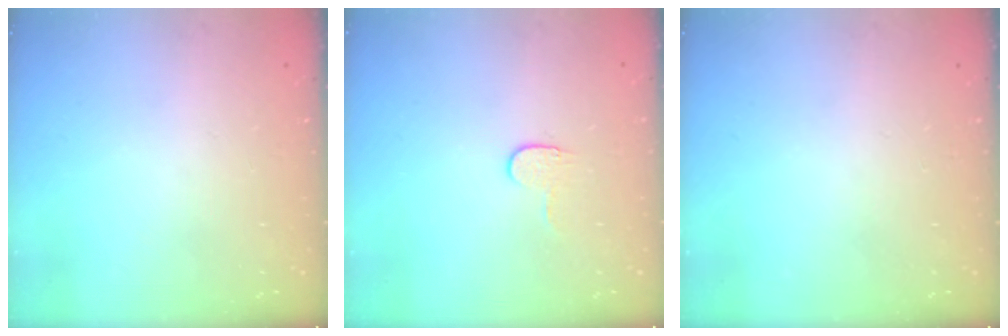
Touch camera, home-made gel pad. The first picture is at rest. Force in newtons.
{"total": 3.6, "press": 3.6, "slide": 0.4}
{"total": 0.0}